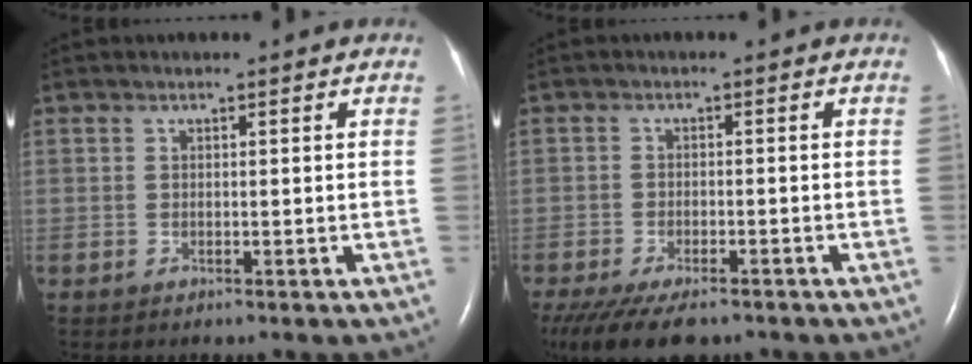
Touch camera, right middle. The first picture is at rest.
{"total": 12.0, "force": [-8.8, 4.3, 6.8], "torque": [-0.141, -0.023, -0.134]}